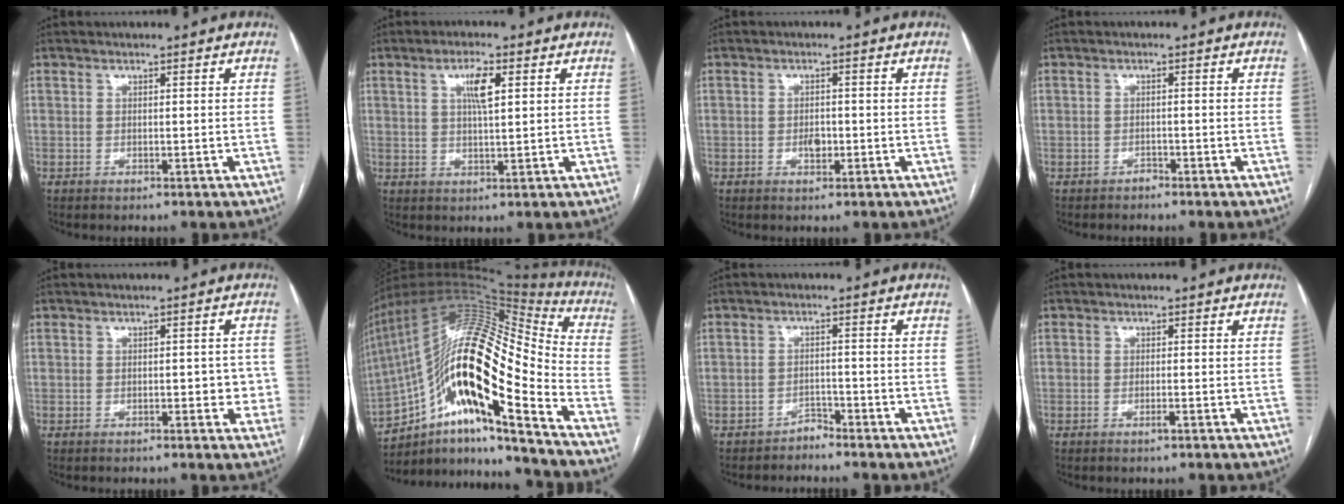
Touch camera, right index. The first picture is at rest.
{"total": 4.3, "force": [1.6, 0.7, 4.0], "torque": [-0.073, 0.000, 0.030]}
{"total": 1.8, "force": [-0.5, 1.0, 1.4], "torque": [-0.022, 0.002, -0.005]}
{"total": 0.9, "force": [-0.8, 0.5, -0.1], "torque": [0.005, 0.002, -0.017]}
{"total": 3.3, "force": [-0.5, 1.9, 2.6], "torque": [-0.020, 0.017, -0.002]}
{"total": 26.1, "force": [-11.6, 5.3, 22.7], "torque": [-0.396, 0.020, -0.197]}
{"total": 1.8, "force": [-1.7, 0.5, -0.3], "torque": [0.012, 0.000, -0.028]}
{"total": 1.0, "force": [-0.6, 0.1, 0.8], "torque": [-0.017, -0.001, -0.009]}